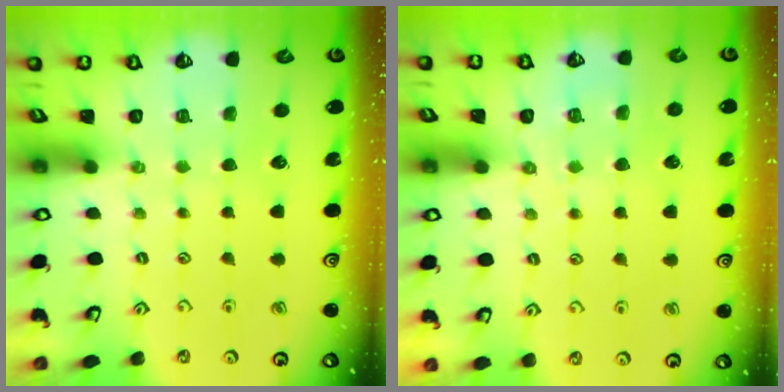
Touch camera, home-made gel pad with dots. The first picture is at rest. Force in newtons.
{"total": 4.8, "press": 4.8, "slide": 0.7}